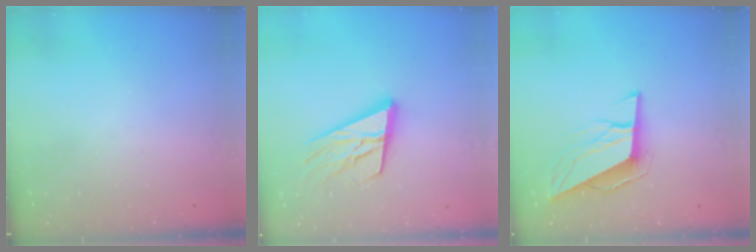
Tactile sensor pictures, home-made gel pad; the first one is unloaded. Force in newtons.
{"total": 18.2, "press": 17.7, "slide": 4.2}
{"total": 9.9, "press": 9.5, "slide": 2.7}